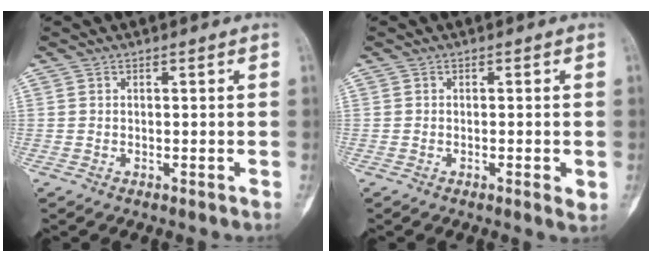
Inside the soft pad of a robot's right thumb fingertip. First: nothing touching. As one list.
[{"total": 1.5, "force": [-0.4, 0.4, 1.4], "torque": [-0.024, -0.004, -0.006]}]